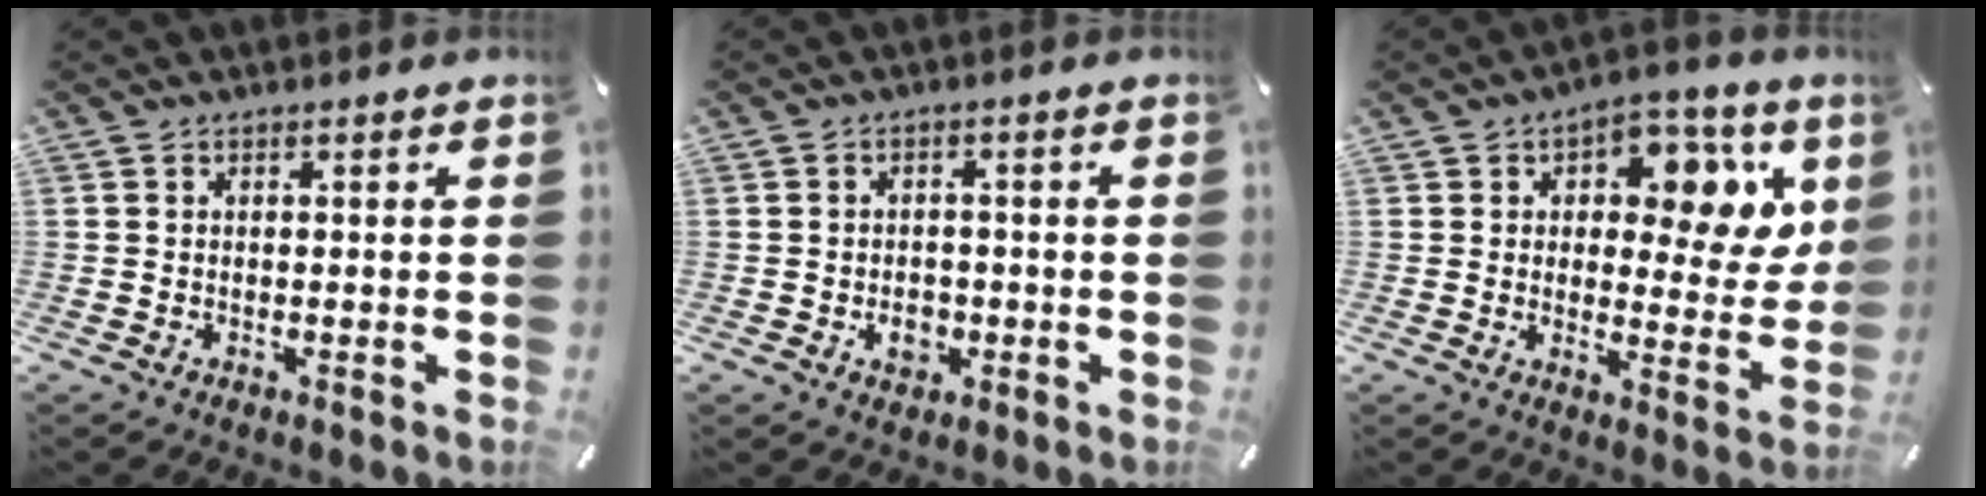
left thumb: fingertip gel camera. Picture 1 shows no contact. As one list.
[{"total": 4.6, "force": [-1.3, 3.6, 2.4], "torque": [-0.025, 0.001, -0.024]}, {"total": 12.1, "force": [5.3, 7.7, 7.8], "torque": [-0.088, -0.038, 0.088]}]